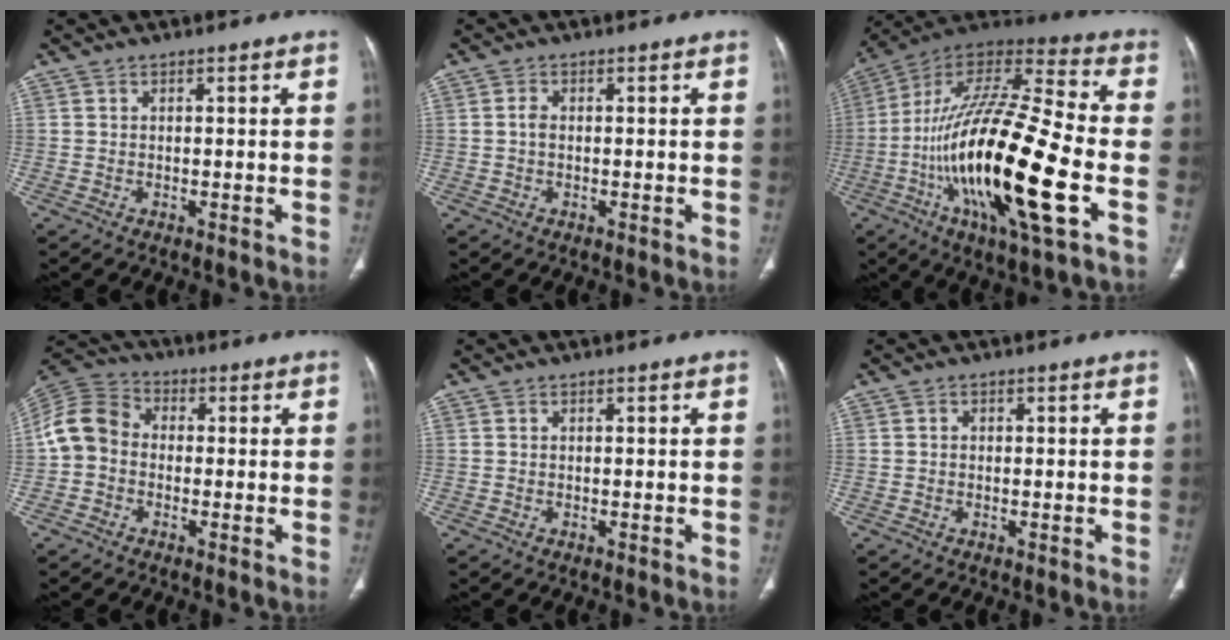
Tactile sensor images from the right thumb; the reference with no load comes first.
{"total": 1.8, "force": [0.0, 1.2, 1.3], "torque": [-0.025, 0.002, -0.003]}
{"total": 28.9, "force": [-7.3, 6.9, 27.1], "torque": [-0.539, -0.003, -0.129]}
{"total": 9.3, "force": [-0.9, 7.7, 5.1], "torque": [-0.096, 0.030, -0.033]}
{"total": 0.0}
{"total": 0.9, "force": [0.0, 0.7, 0.4], "torque": [-0.004, 0.002, -0.001]}